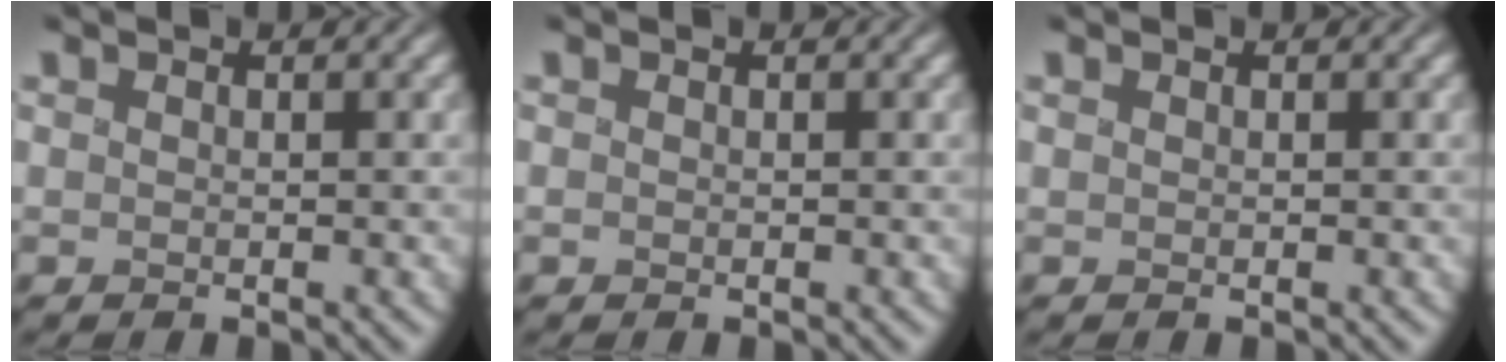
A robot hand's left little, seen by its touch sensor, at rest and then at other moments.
{"total": 0.0}
{"total": 0.0}